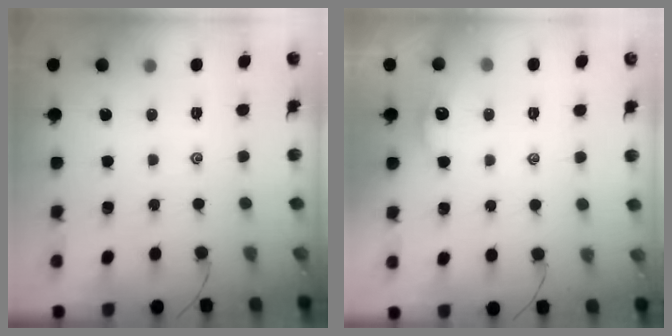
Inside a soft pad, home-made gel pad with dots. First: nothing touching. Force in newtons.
{"total": 2.1, "press": 2.0, "slide": 0.3}